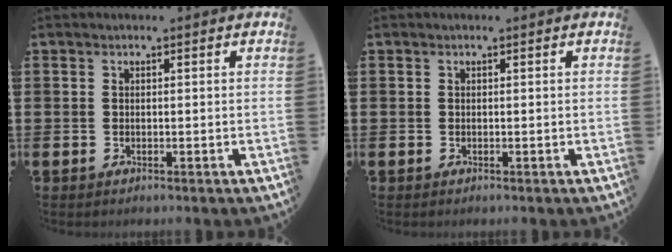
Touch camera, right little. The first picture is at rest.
{"total": 0.0}